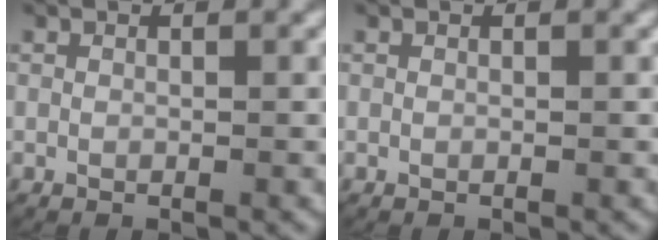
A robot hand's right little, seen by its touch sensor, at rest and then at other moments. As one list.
[{"total": 0.0}]